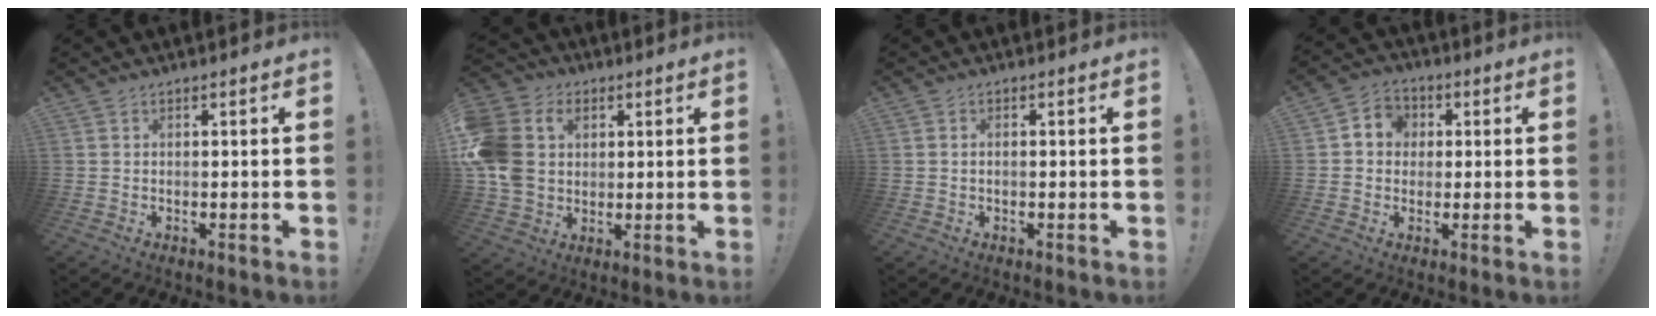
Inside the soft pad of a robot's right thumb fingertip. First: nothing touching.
{"total": 16.1, "force": [3.1, 13.3, 8.6], "torque": [-0.189, -0.006, 0.063]}
{"total": 0.8, "force": [-0.2, 0.2, 0.7], "torque": [-0.015, 0.002, -0.004]}
{"total": 6.2, "force": [0.1, 5.9, 2.0], "torque": [-0.035, 0.012, 0.006]}